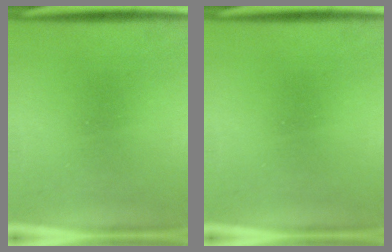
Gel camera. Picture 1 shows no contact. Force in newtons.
{"total": 0.0}